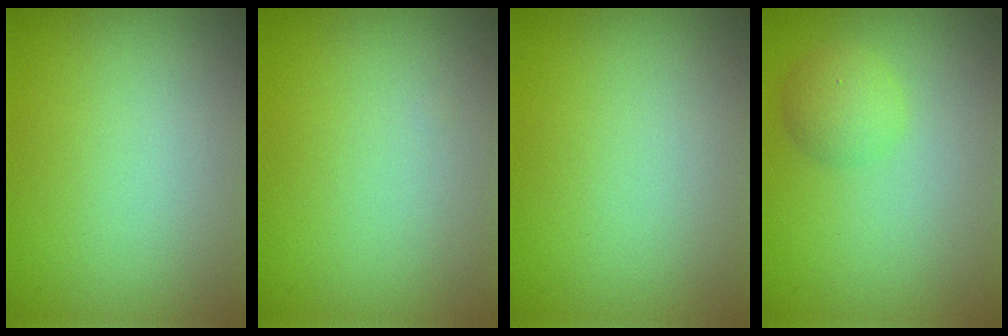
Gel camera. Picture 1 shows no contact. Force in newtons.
{"total": 0.0}
{"total": 0.0}
{"total": 2.0, "press": 2.0, "slide": 0.1}